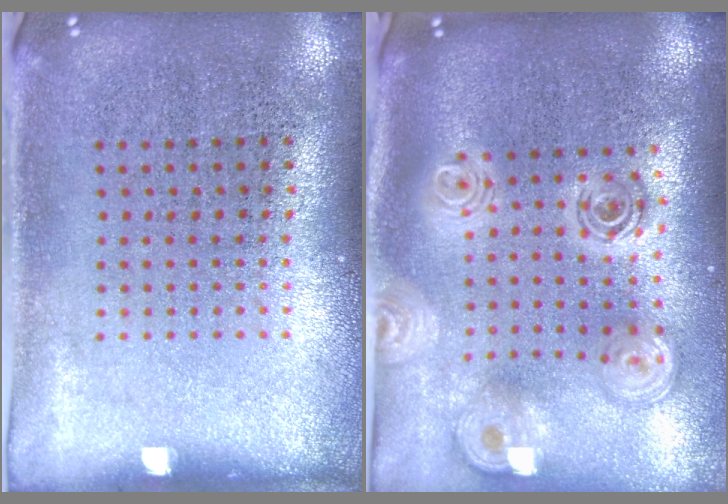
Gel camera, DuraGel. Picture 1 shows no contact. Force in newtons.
{"total": 2.6, "press": 1.9, "slide": 1.8}